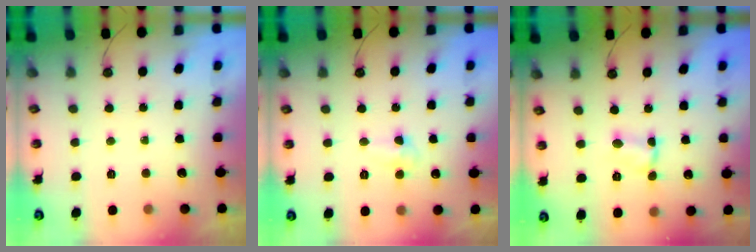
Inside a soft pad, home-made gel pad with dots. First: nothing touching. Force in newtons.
{"total": 2.8, "press": 2.6, "slide": 0.9}
{"total": 1.8, "press": 1.8, "slide": 0.1}